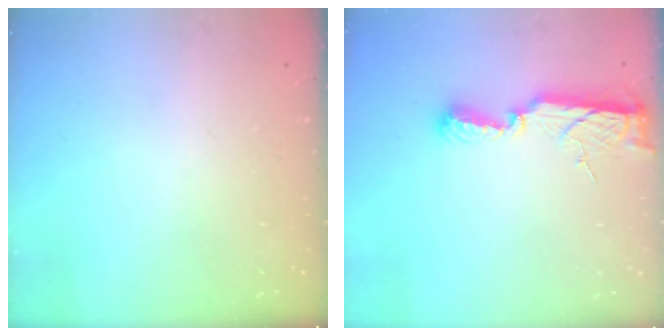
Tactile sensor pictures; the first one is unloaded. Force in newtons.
{"total": 8.9, "press": 8.7, "slide": 1.6}